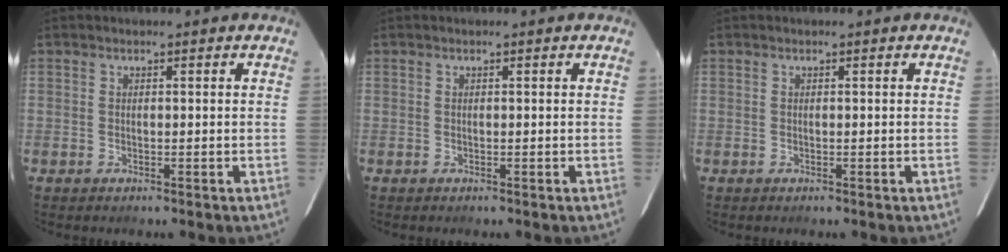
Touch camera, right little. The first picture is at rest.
{"total": 0.0}
{"total": 0.0}